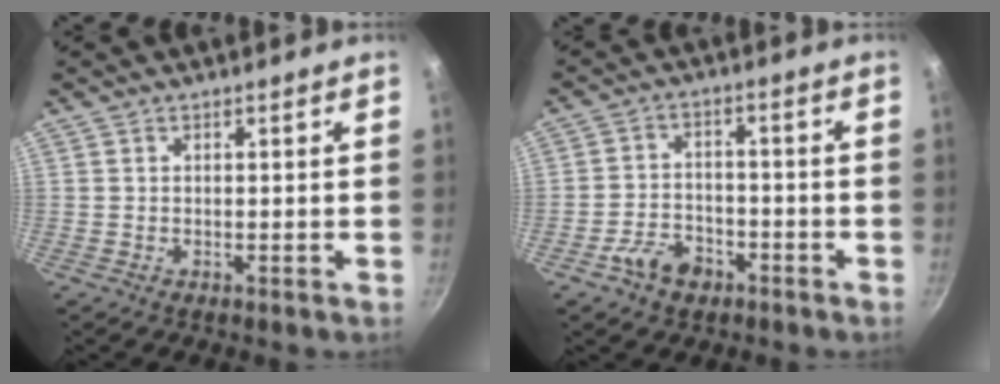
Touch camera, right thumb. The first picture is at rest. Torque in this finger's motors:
{"motor_torque": [2.35, 0.24, -0.12, -0.01, 0.01]}